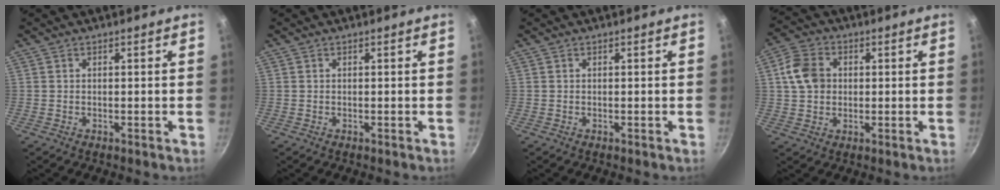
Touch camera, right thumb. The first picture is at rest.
{"total": 0.0}
{"total": 0.0}
{"total": 8.0, "force": [0.9, 6.3, 4.7], "torque": [-0.073, 0.010, 0.007]}